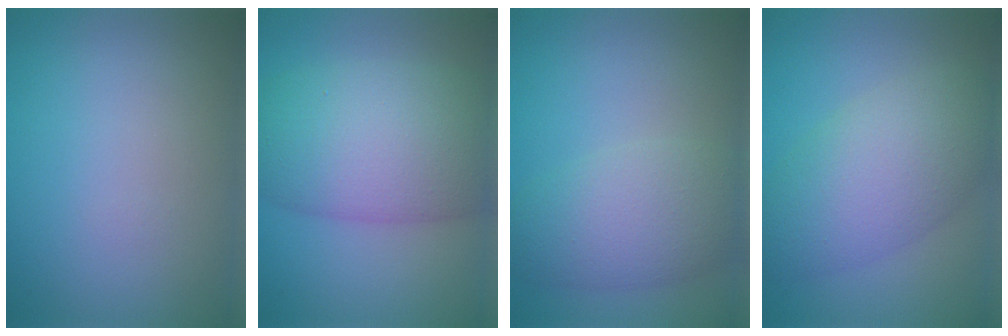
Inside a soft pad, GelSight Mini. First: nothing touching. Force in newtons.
{"total": 10.0, "press": 10.0, "slide": 0.5}
{"total": 5.3, "press": 5.3, "slide": 0.1}
{"total": 7.2, "press": 7.2, "slide": 0.2}